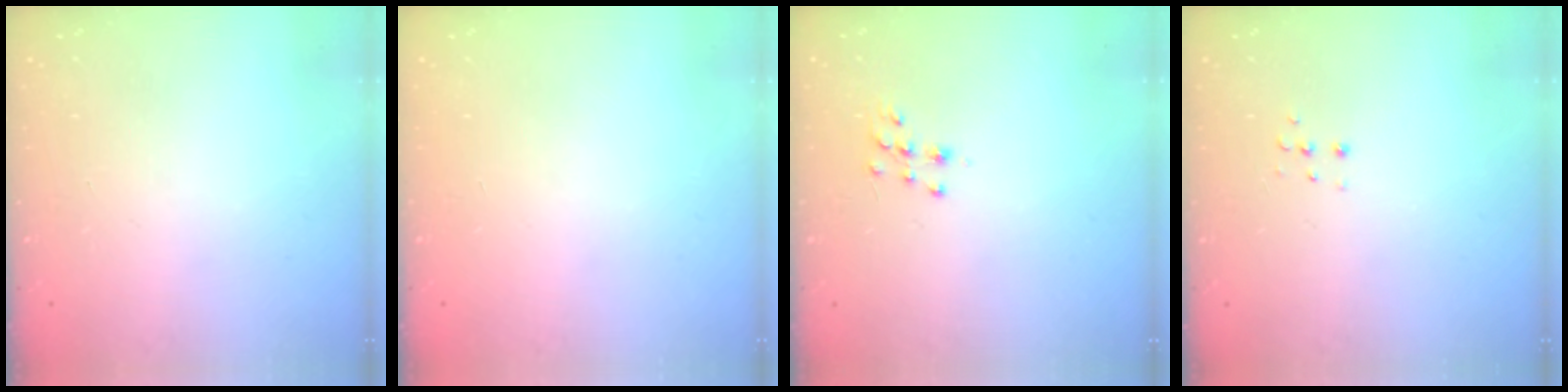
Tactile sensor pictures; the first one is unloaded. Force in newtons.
{"total": 0.0}
{"total": 7.0, "press": 7.0, "slide": 0.3}
{"total": 3.8, "press": 3.7, "slide": 0.7}